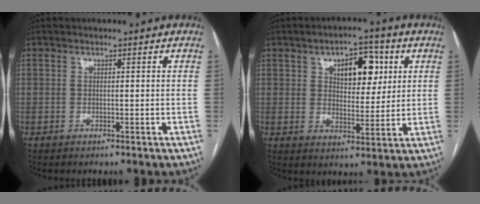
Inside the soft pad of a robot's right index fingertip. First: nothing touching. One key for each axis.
{"total": 8.9, "fx": 3.4, "fy": 4.5, "fz": 6.9, "tx": -0.096, "ty": 0.015, "tz": 0.054}